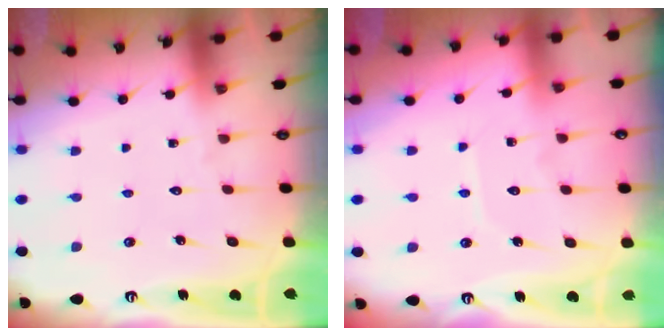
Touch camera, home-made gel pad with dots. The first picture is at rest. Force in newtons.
{"total": 4.8, "press": 4.8, "slide": 0.5}